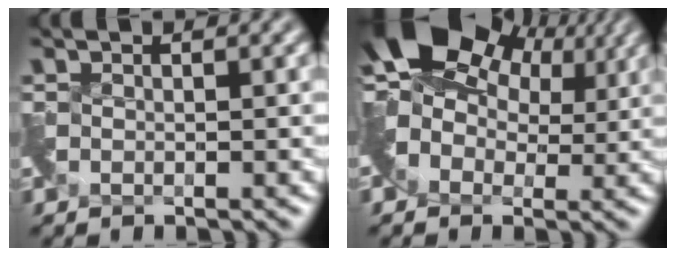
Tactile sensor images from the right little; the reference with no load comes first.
{"total": 10.5, "force": [4.3, 6.9, 6.7], "torque": [-0.124, 0.011, 0.071]}